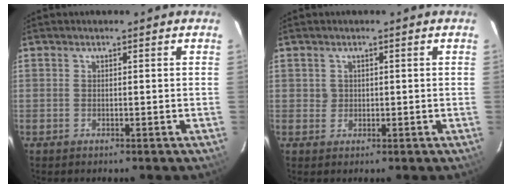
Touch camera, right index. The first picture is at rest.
{"total": 1.5, "force": [0.4, 1.4, 0.0], "torque": [0.007, 0.005, 0.006]}